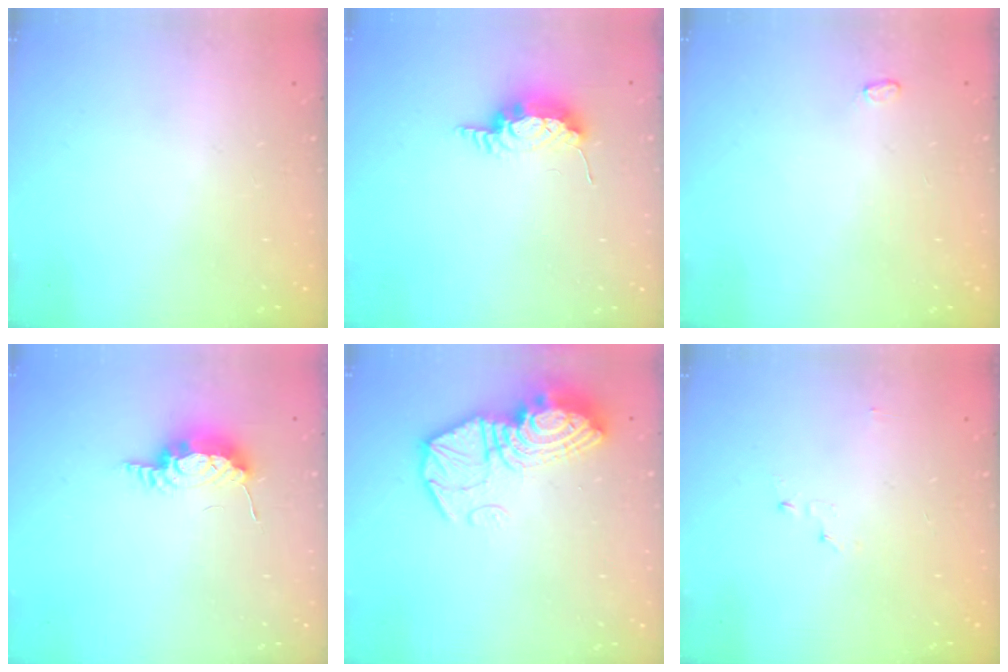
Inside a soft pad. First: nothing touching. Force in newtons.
{"total": 8.8, "press": 8.5, "slide": 2.1}
{"total": 2.8, "press": 2.8, "slide": 0.4}
{"total": 8.4, "press": 8.3, "slide": 1.4}
{"total": 16.5, "press": 16.4, "slide": 1.4}
{"total": 2.8, "press": 2.8, "slide": 0.3}